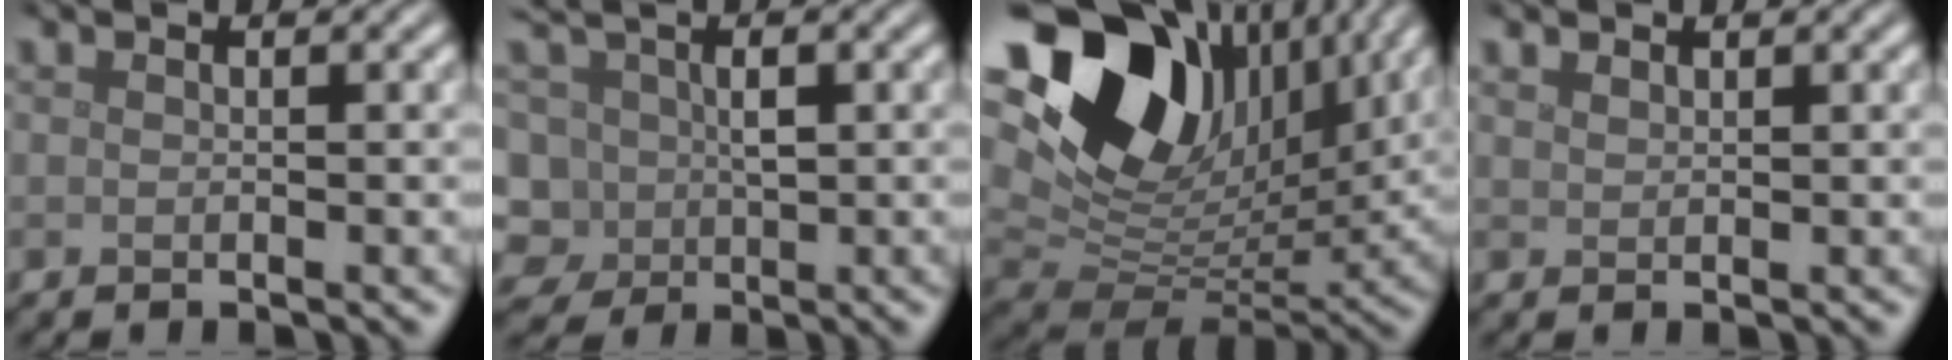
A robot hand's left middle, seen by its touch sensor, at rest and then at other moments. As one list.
[{"total": 4.9, "force": [-0.3, 3.9, 3.0], "torque": [-0.055, 0.006, -0.004]}, {"total": 18.5, "force": [7.8, 12.2, 11.5], "torque": [-0.233, 0.016, 0.155]}, {"total": 1.0, "force": [0.9, 0.4, 0.2], "torque": [-0.009, 0.001, 0.022]}]